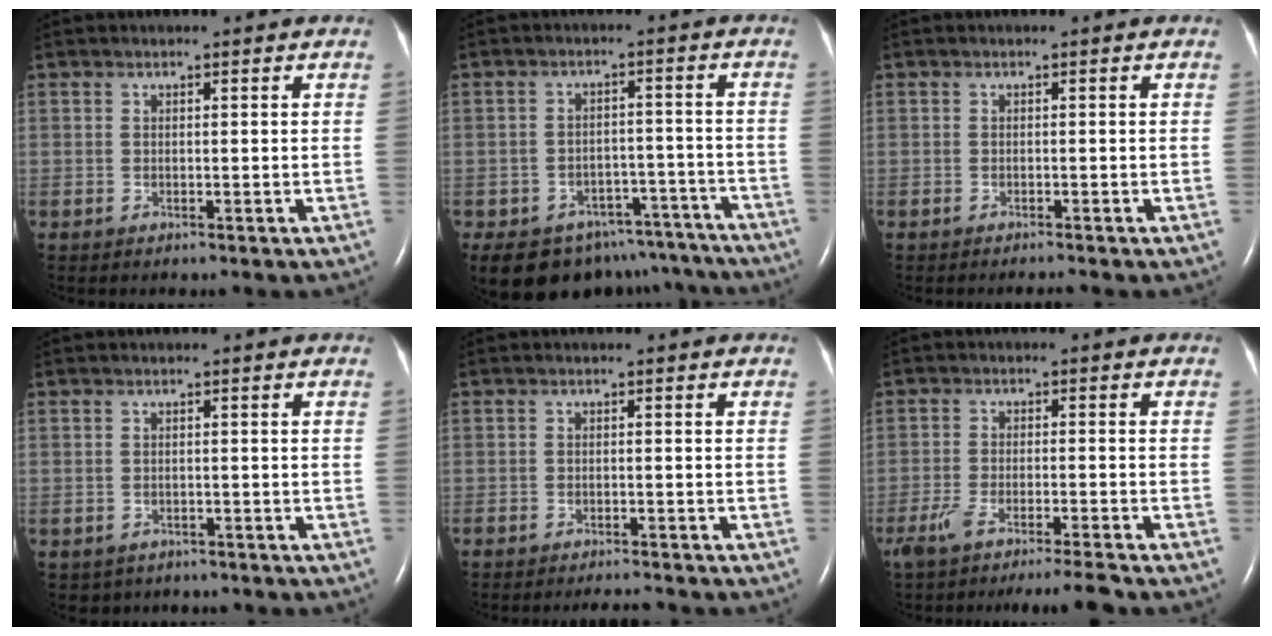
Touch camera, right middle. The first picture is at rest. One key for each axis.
{"total": 14.5, "fx": -11.7, "fy": 7.7, "fz": 3.7, "tx": -0.051, "ty": 0.024, "tz": -0.139}
{"total": 0.9, "fx": -0.8, "fy": -0.2, "fz": 0.2, "tx": -0.008, "ty": -0.002, "tz": -0.012}
{"total": 2.5, "fx": -1.8, "fy": 1.8, "fz": 0.1, "tx": -0.008, "ty": 0.005, "tz": -0.021}
{"total": 2.6, "fx": -2.6, "fy": 0.0, "fz": 0.6, "tx": -0.012, "ty": -0.010, "tz": -0.038}
{"total": 8.3, "fx": -6.9, "fy": -0.6, "fz": 4.6, "tx": -0.073, "ty": -0.015, "tz": -0.113}